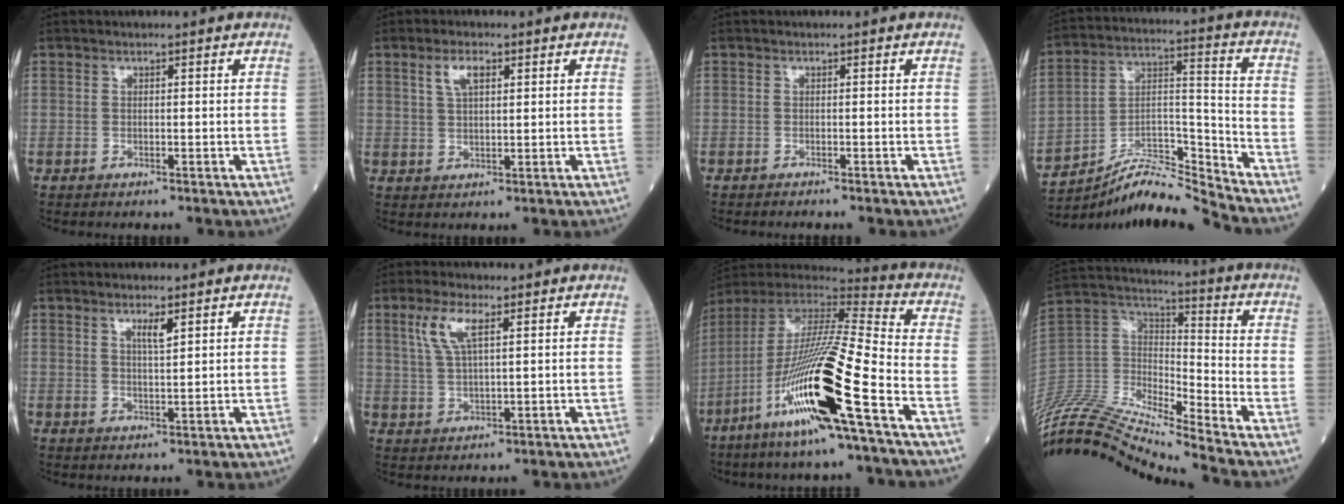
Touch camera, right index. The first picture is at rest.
{"total": 3.6, "force": [1.7, 1.2, 3.0], "torque": [-0.063, 0.007, 0.035]}
{"total": 1.2, "force": [-1.1, -0.1, 0.4], "torque": [-0.005, 0.002, -0.015]}
{"total": 11.8, "force": [-11.5, -1.0, 2.6], "torque": [-0.046, 0.048, -0.207]}
{"total": 2.4, "force": [1.3, 0.0, 1.9], "torque": [-0.038, -0.003, 0.024]}
{"total": 5.5, "force": [2.5, 1.1, 4.7], "torque": [-0.107, 0.009, 0.053]}
{"total": 21.1, "force": [-9.2, -0.2, 19.0], "torque": [-0.392, -0.049, -0.181]}
{"total": 18.2, "force": [-17.4, 0.0, 5.3], "torque": [-0.100, 0.039, -0.323]}